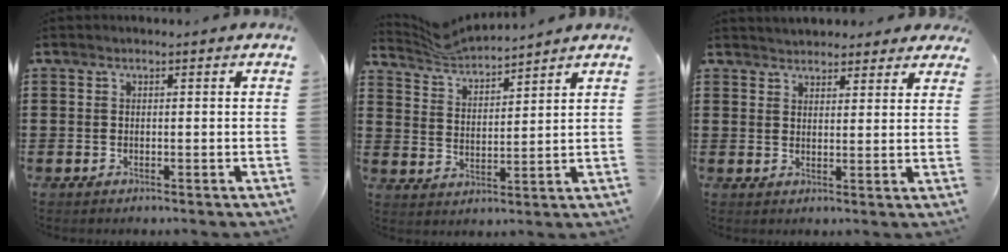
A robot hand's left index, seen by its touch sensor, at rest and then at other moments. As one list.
[{"total": 4.9, "force": [4.9, 0.1, 0.5], "torque": [-0.031, -0.023, 0.087]}, {"total": 3.3, "force": [3.2, 0.7, 0.2], "torque": [-0.014, -0.004, 0.061]}]